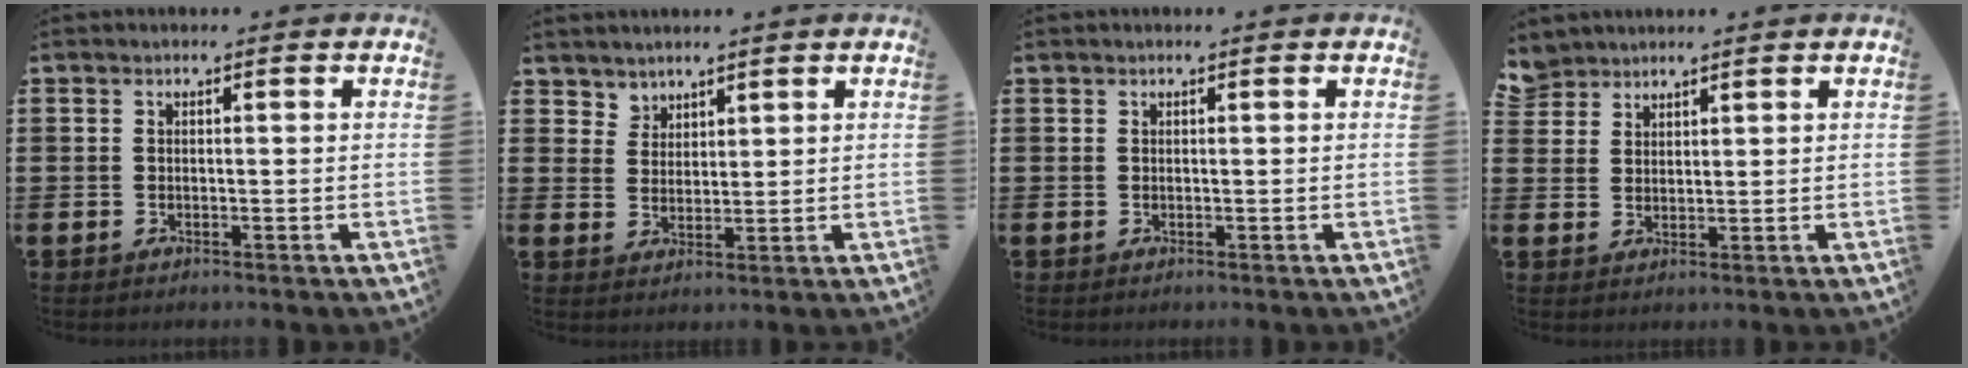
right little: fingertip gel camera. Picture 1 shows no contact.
{"total": 3.0, "force": [2.6, 1.5, -0.2], "torque": [0.001, -0.003, 0.050]}
{"total": 0.0}
{"total": 3.4, "force": [3.3, 0.9, -0.4], "torque": [0.006, -0.011, 0.063]}